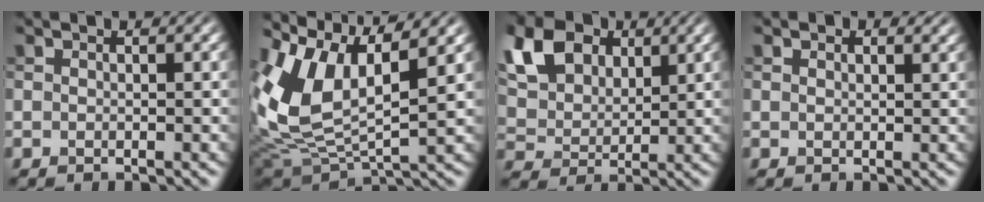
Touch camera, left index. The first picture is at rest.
{"total": 8.7, "force": [3.7, 4.1, 6.7], "torque": [-0.151, 0.006, 0.072]}
{"total": 8.4, "force": [4.1, 5.5, 4.9], "torque": [-0.129, 0.020, 0.075]}
{"total": 1.5, "force": [1.1, 0.8, 0.6], "torque": [-0.009, -0.003, 0.014]}